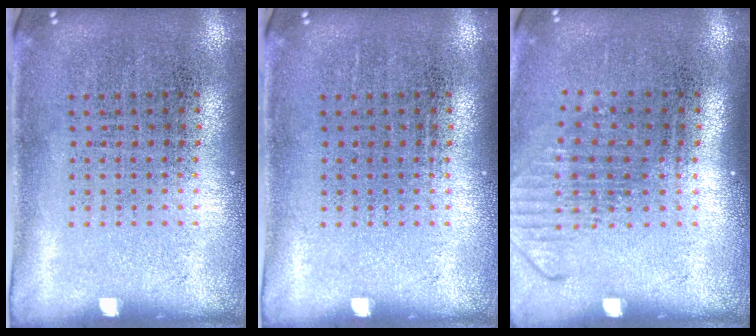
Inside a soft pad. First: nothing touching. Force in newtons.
{"total": 0.0}
{"total": 1.3, "press": 1.0, "slide": 0.9}